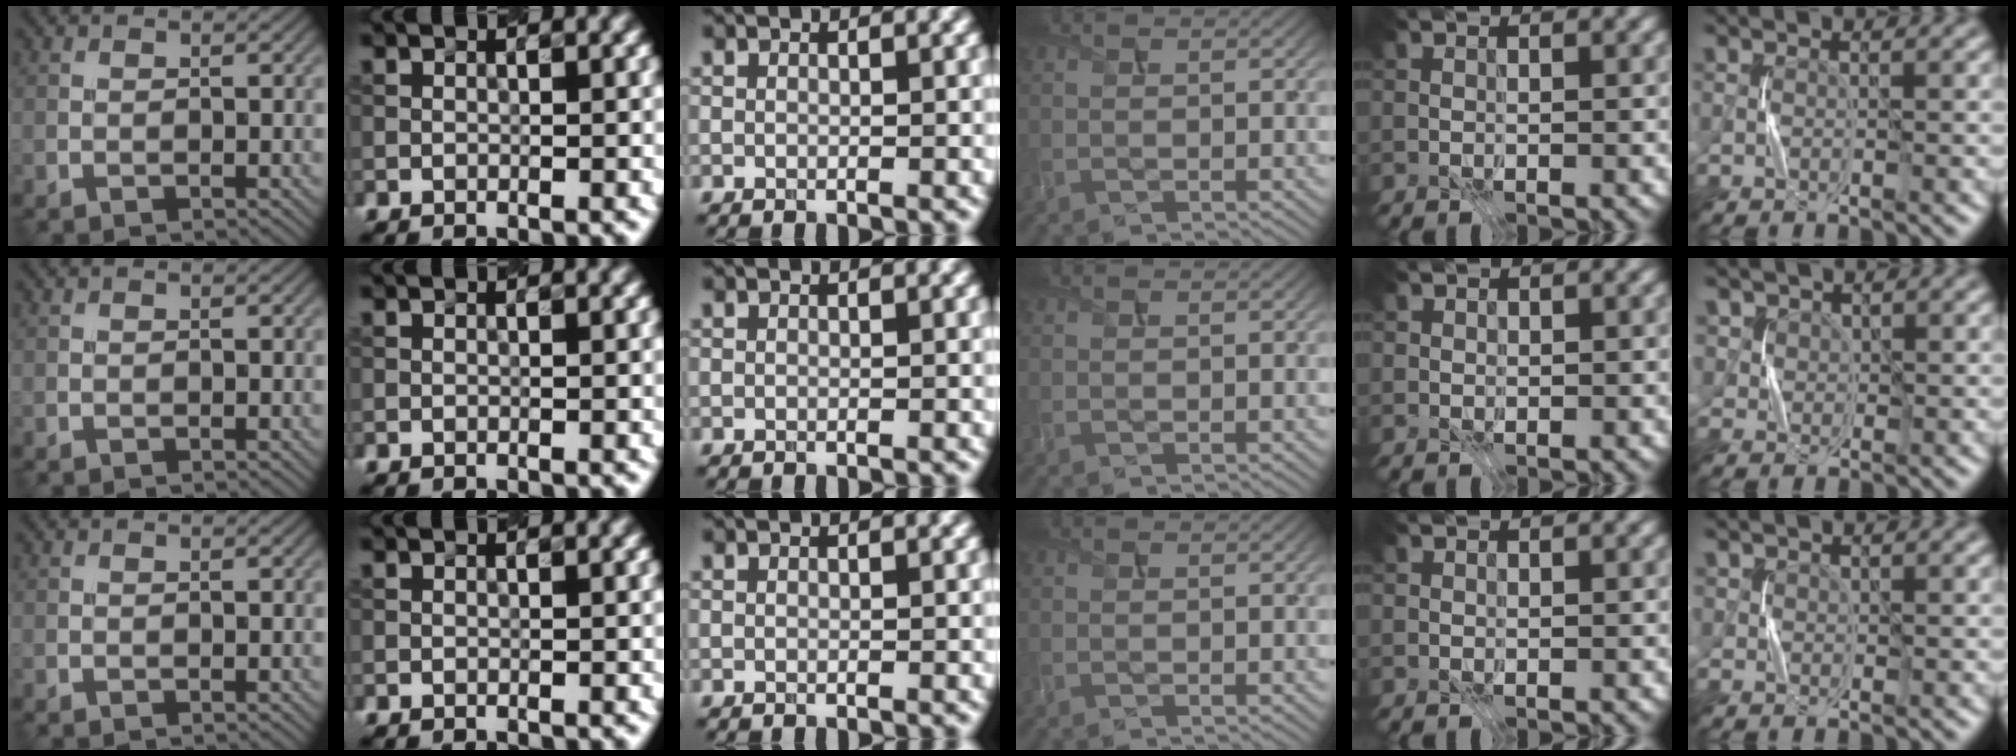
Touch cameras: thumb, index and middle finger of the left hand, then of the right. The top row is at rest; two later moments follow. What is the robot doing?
{"motion": "press", "object": "stapler"}